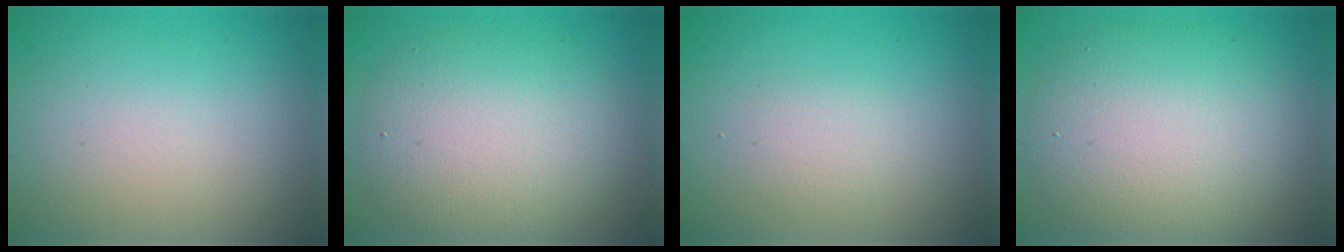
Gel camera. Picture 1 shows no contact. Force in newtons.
{"total": 7.1, "press": 7.1, "slide": 0.5}
{"total": 1.3, "press": 1.3, "slide": 0.1}
{"total": 8.8, "press": 8.8, "slide": 0.7}